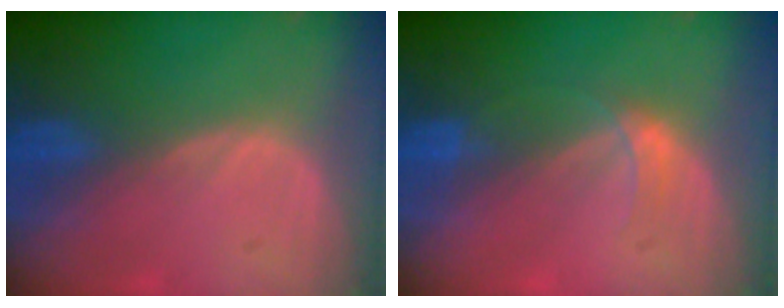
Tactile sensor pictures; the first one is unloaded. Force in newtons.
{"total": 2.1, "press": 2.1, "slide": 0.2}